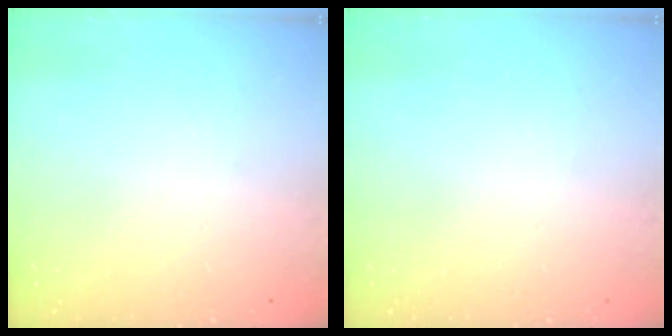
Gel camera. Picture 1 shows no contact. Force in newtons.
{"total": 0.0}